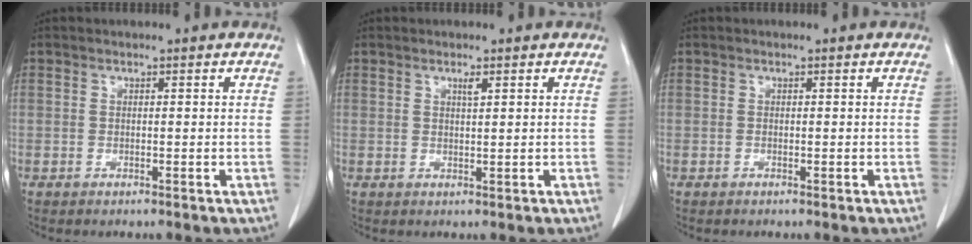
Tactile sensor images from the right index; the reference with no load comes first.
{"total": 1.1, "force": [0.7, 0.0, 0.9], "torque": [-0.017, -0.005, 0.011]}
{"total": 0.0}